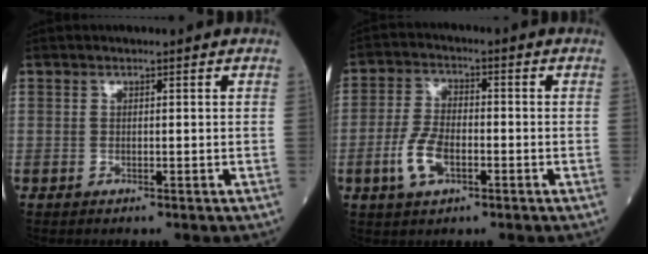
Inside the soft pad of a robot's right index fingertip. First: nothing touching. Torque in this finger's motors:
{"motor_torque": [0.20, -0.17, 0.16, 0.07]}